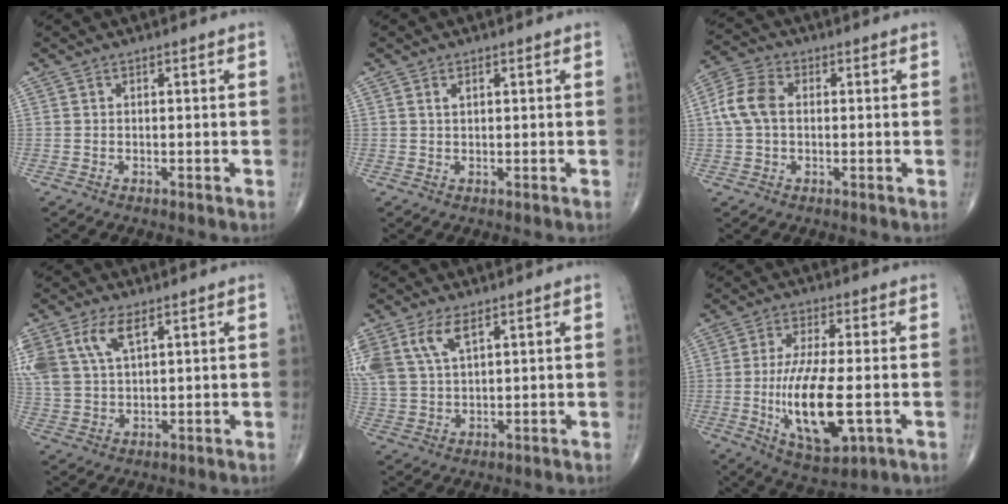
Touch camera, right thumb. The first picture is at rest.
{"total": 1.1, "force": [0.5, 0.6, 0.8], "torque": [-0.016, 0.002, 0.012]}
{"total": 7.3, "force": [0.5, 5.0, 5.3], "torque": [-0.115, 0.019, 0.004]}
{"total": 12.3, "force": [5.4, 6.6, 8.9], "torque": [-0.209, -0.003, 0.109]}
{"total": 10.9, "force": [5.2, 5.5, 7.8], "torque": [-0.181, -0.002, 0.110]}
{"total": 14.7, "force": [-2.6, 4.9, 13.6], "torque": [-0.250, -0.012, -0.036]}